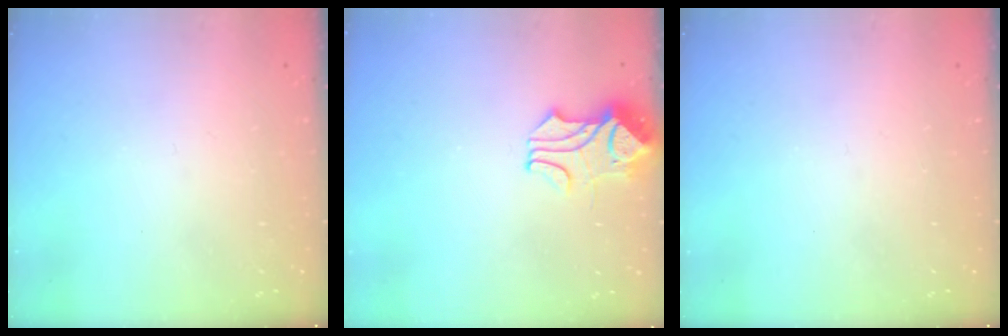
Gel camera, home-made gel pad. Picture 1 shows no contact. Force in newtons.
{"total": 1.7, "press": 1.3, "slide": 1.1}
{"total": 0.0}